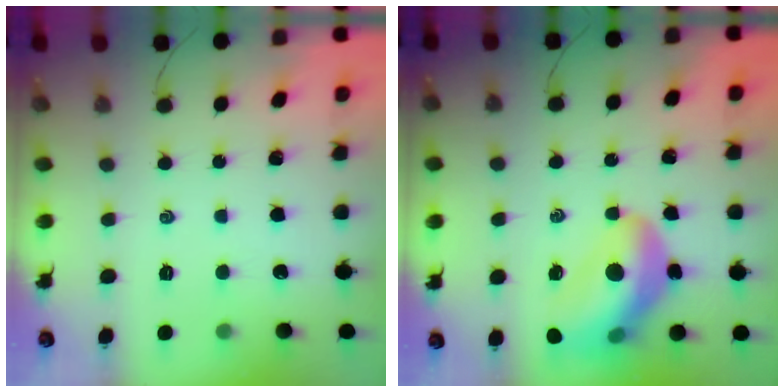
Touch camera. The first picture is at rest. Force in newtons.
{"total": 15.9, "press": 15.3, "slide": 4.2}